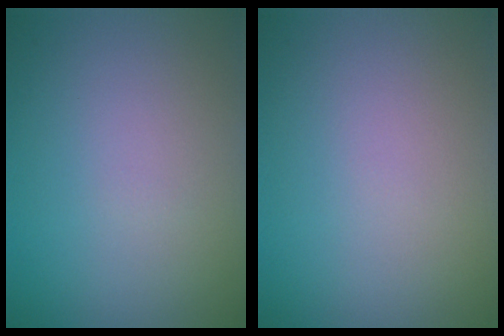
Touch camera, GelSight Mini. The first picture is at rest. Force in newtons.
{"total": 0.0}